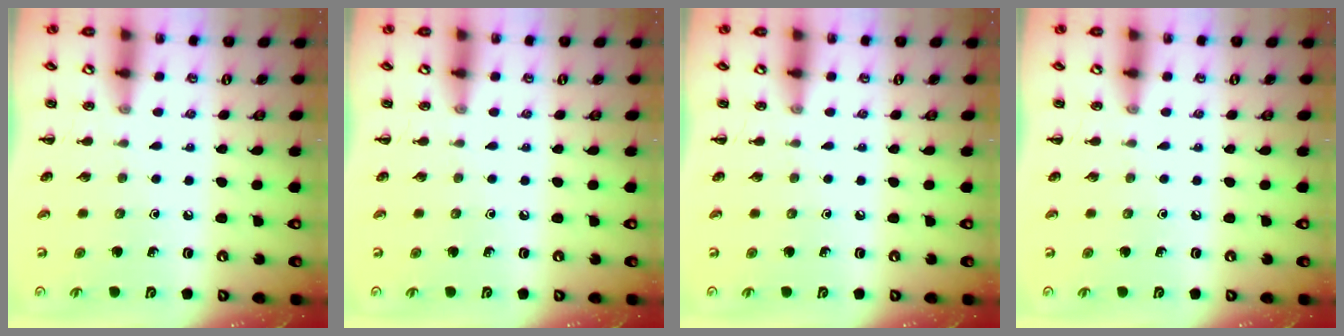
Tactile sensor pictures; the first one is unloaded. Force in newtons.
{"total": 0.0}
{"total": 0.0}
{"total": 0.0}